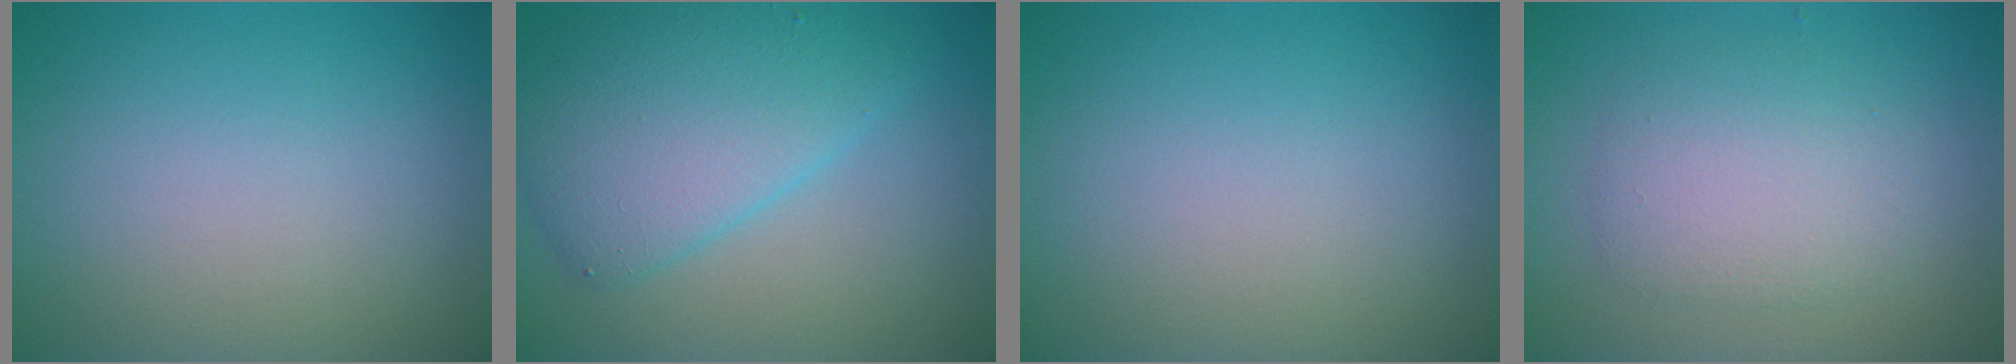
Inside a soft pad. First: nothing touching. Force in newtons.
{"total": 6.0, "press": 6.0, "slide": 0.2}
{"total": 0.0}
{"total": 3.6, "press": 3.6, "slide": 0.0}